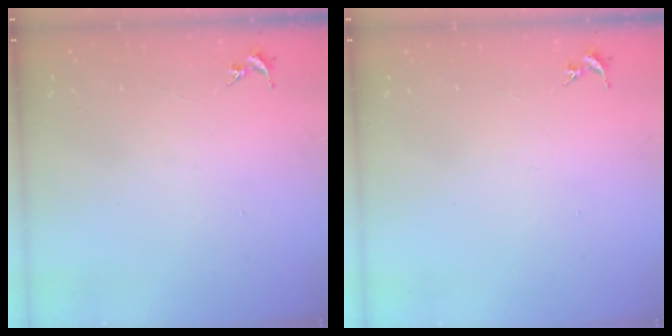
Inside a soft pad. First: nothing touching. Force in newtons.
{"total": 0.0}